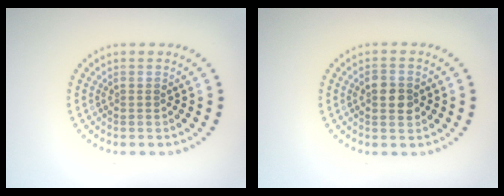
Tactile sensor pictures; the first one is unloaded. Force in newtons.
{"total": 2.4, "press": 2.4, "slide": 0.1}